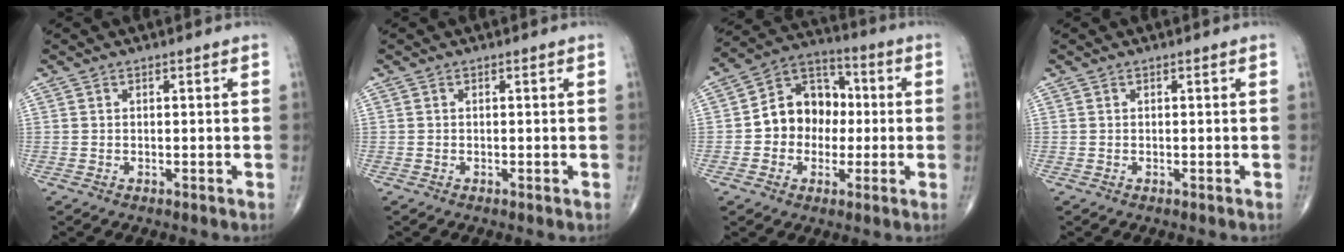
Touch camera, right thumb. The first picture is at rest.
{"total": 0.0}
{"total": 12.2, "force": [-0.6, 10.0, 6.9], "torque": [-0.067, 0.036, -0.020]}
{"total": 0.0}